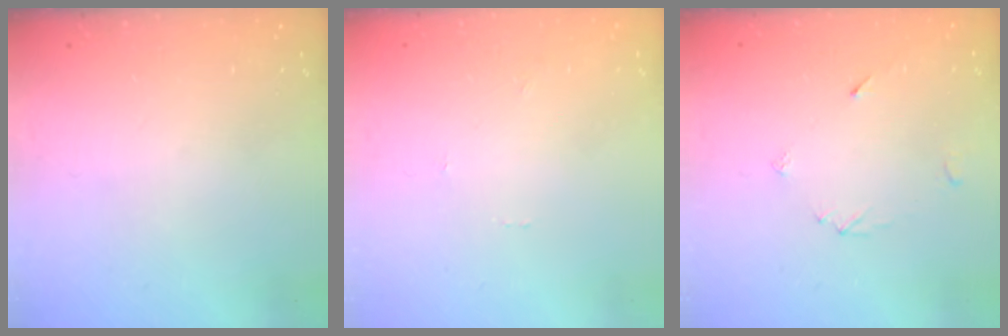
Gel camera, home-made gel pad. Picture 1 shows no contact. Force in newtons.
{"total": 0.0}
{"total": 2.3, "press": 2.3, "slide": 0.2}